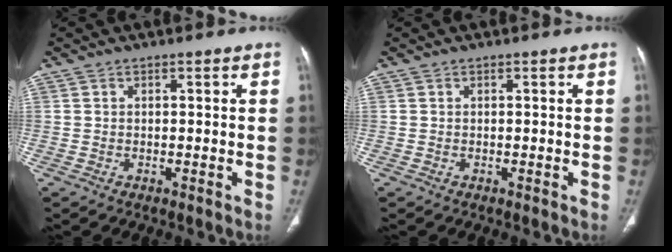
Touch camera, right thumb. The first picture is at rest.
{"total": 0.0}